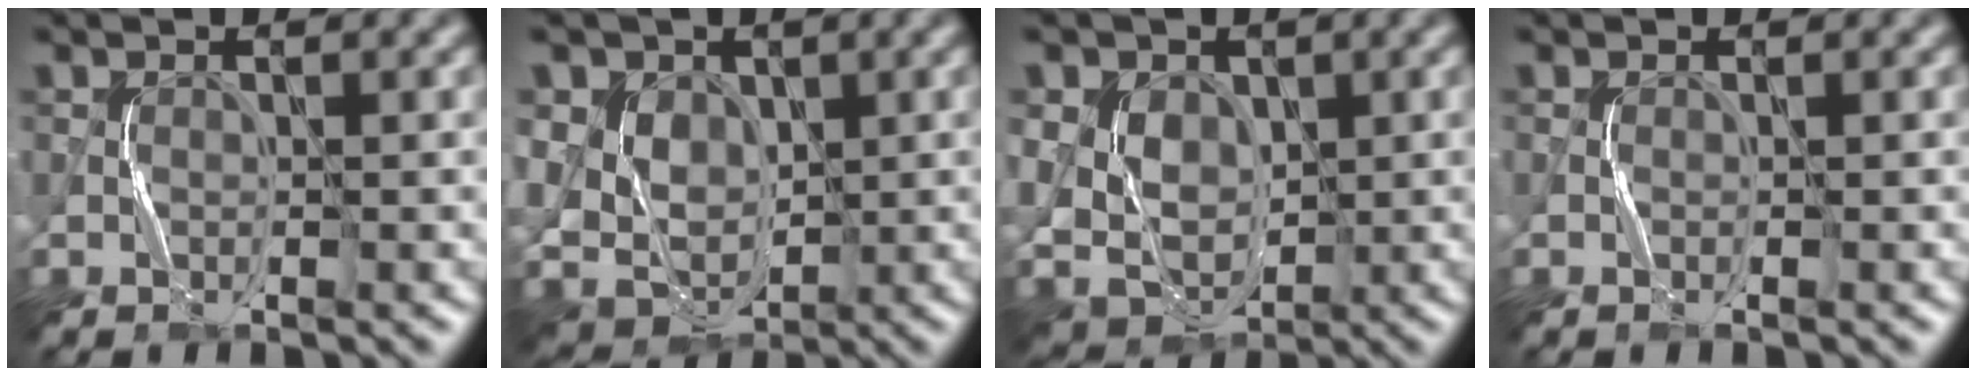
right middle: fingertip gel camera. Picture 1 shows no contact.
{"total": 6.9, "force": [1.9, 5.6, 3.5], "torque": [-0.068, 0.011, 0.021]}
{"total": 7.6, "force": [1.4, 6.3, 4.1], "torque": [-0.082, 0.018, 0.013]}
{"total": 0.5, "force": [-0.4, 0.0, 0.4], "torque": [-0.009, 0.001, -0.007]}